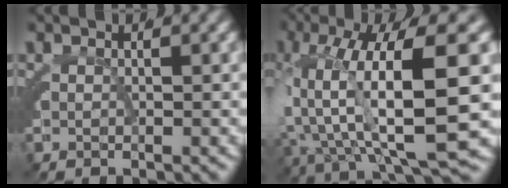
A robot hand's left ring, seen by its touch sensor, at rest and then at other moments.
{"total": 13.3, "force": [-0.9, 6.8, 11.4], "torque": [-0.184, -0.010, -0.009]}